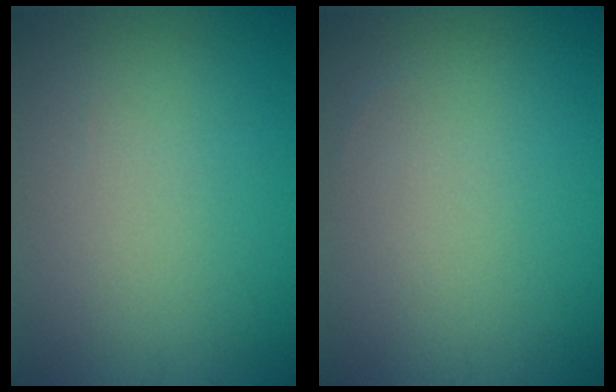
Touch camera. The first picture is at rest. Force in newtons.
{"total": 0.0}